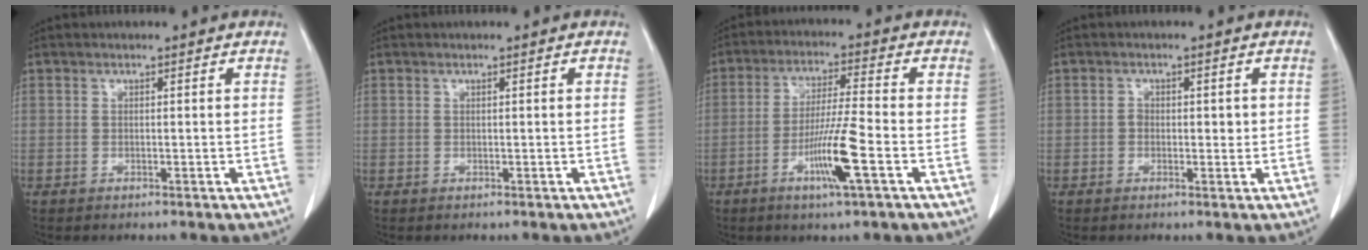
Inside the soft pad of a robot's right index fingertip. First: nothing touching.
{"total": 0.0}
{"total": 8.9, "force": [-3.5, -0.5, 8.2], "torque": [-0.154, -0.013, -0.067]}
{"total": 2.0, "force": [0.0, 1.4, 1.4], "torque": [-0.017, 0.004, -0.002]}